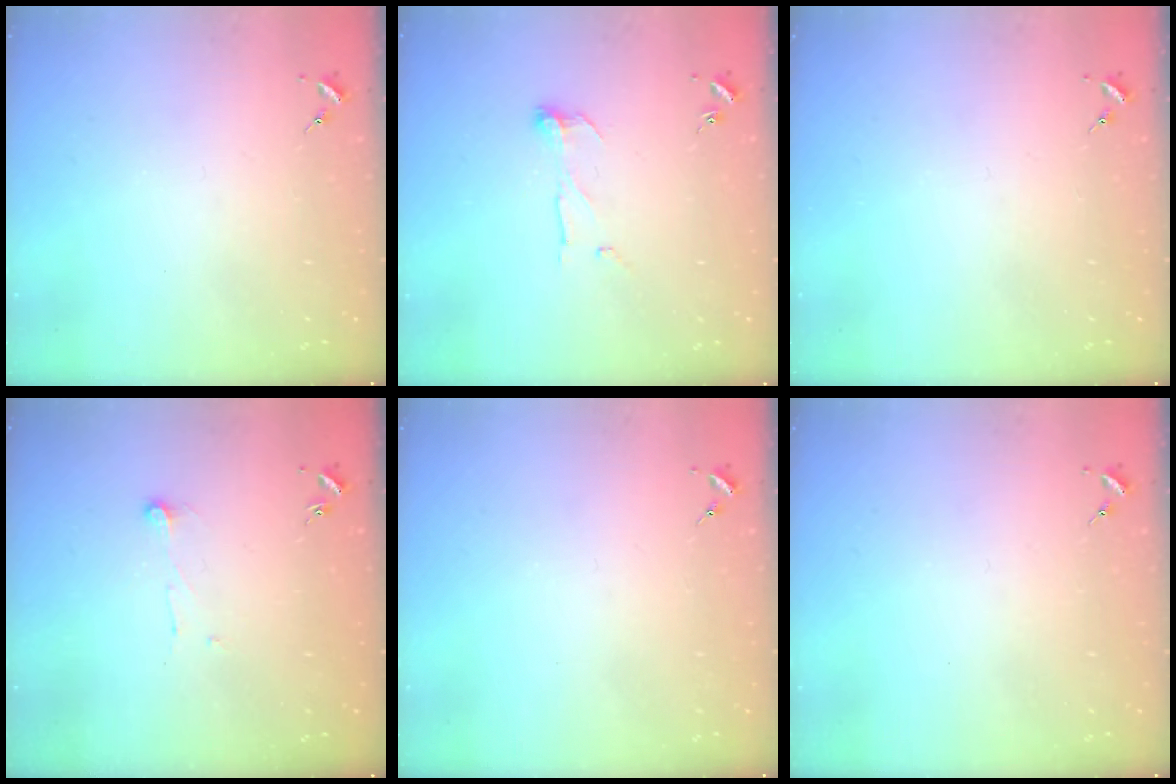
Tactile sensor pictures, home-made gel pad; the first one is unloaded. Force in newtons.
{"total": 7.0, "press": 7.0, "slide": 0.1}
{"total": 0.0}
{"total": 5.9, "press": 5.9, "slide": 0.4}
{"total": 0.0}
{"total": 0.0}